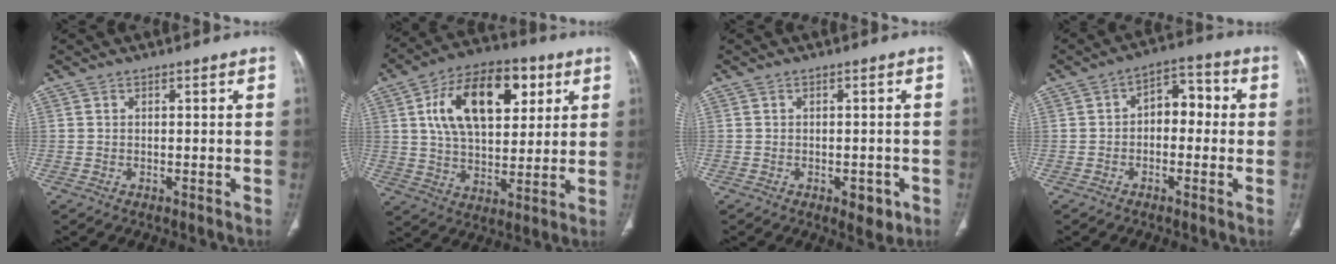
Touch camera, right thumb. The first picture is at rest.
{"total": 19.8, "force": [6.5, 11.3, 14.9], "torque": [-0.214, -0.004, 0.106]}
{"total": 4.4, "force": [-1.9, 2.5, 3.1], "torque": [-0.018, 0.003, -0.018]}
{"total": 7.1, "force": [-0.1, 4.7, 5.3], "torque": [-0.042, 0.033, -0.015]}